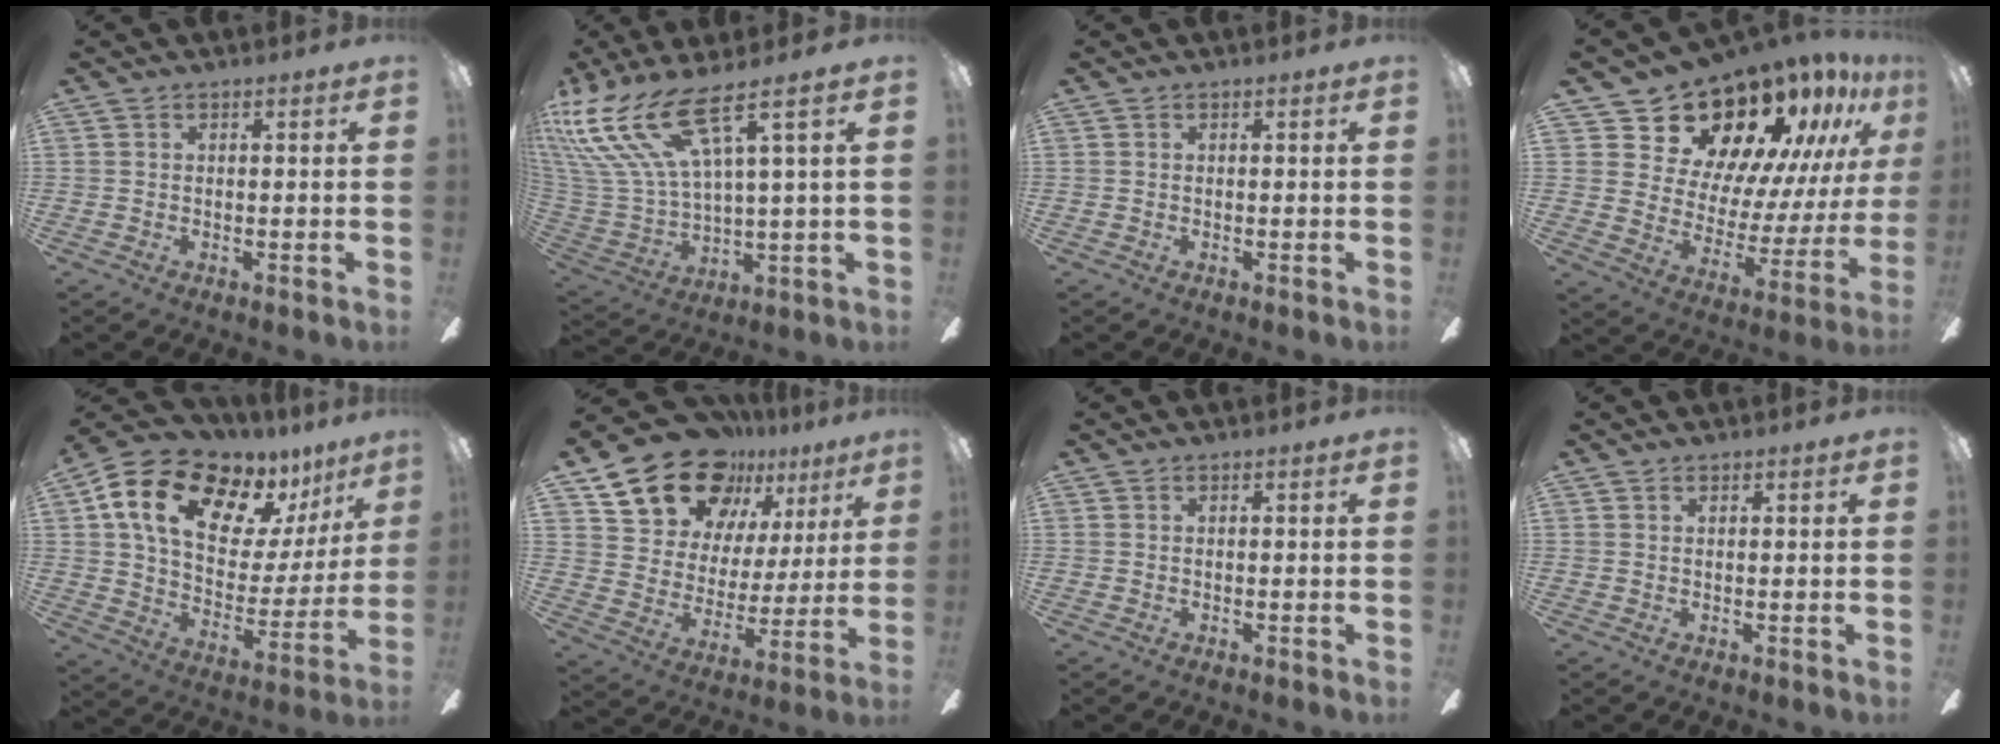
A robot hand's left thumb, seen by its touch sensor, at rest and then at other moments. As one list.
[{"total": 19.6, "force": [10.5, 7.0, 15.0], "torque": [-0.340, -0.052, 0.181]}, {"total": 0.0}, {"total": 19.1, "force": [15.7, 9.0, 6.0], "torque": [-0.099, -0.129, 0.291]}, {"total": 19.8, "force": [12.6, 11.0, 10.7], "torque": [-0.181, -0.074, 0.223]}, {"total": 20.8, "force": [14.6, 12.4, 8.3], "torque": [-0.153, -0.086, 0.270]}, {"total": 0.0}, {"total": 0.6, "force": [0.5, 0.3, 0.1], "torque": [-0.002, 0.001, 0.010]}]